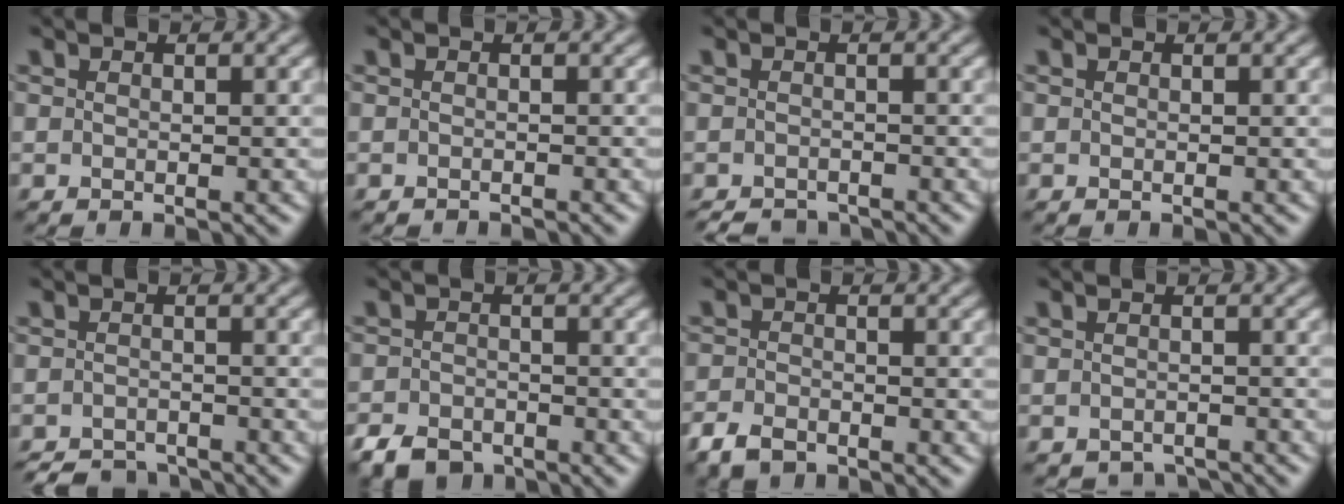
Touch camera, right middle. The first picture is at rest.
{"total": 1.1, "force": [-1.1, 0.1, 0.1], "torque": [0.001, -0.006, -0.019]}
{"total": 2.4, "force": [-2.2, 0.6, 0.4], "torque": [-0.001, -0.005, -0.038]}
{"total": 0.0}
{"total": 3.2, "force": [-3.1, 0.8, 0.6], "torque": [-0.003, -0.003, -0.054]}
{"total": 3.6, "force": [-2.7, 2.0, 1.3], "torque": [-0.022, -0.003, -0.055]}
{"total": 2.8, "force": [-2.1, 1.5, 1.2], "torque": [-0.021, -0.004, -0.049]}
{"total": 2.1, "force": [-1.9, 0.8, 0.3], "torque": [0.001, -0.008, -0.029]}